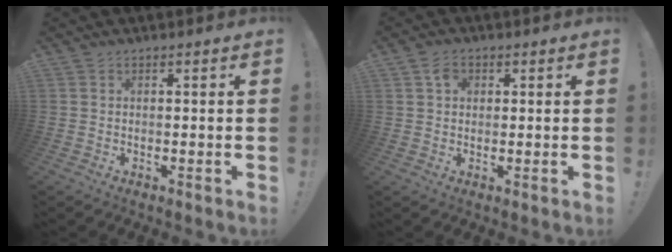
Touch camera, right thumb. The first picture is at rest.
{"total": 3.6, "force": [1.3, 2.8, 1.8], "torque": [-0.025, 0.000, 0.021]}